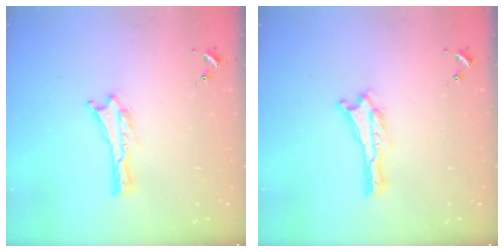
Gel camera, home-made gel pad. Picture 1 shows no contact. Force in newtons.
{"total": 0.0}